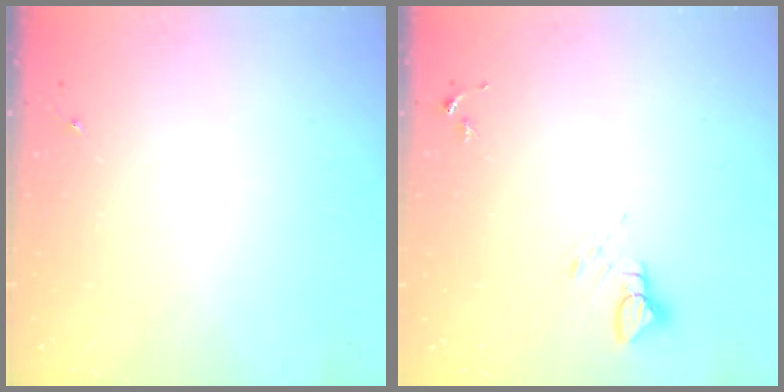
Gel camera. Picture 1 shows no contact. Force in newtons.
{"total": 3.4, "press": 3.4, "slide": 0.2}